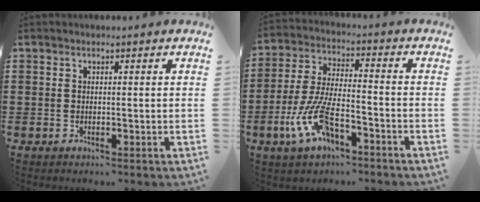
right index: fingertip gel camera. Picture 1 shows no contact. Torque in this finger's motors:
{"motor_torque": [2.14, 0.00, 0.75, 0.21]}